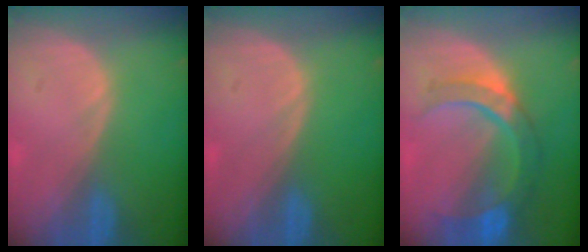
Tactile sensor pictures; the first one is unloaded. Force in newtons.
{"total": 0.0}
{"total": 8.5, "press": 8.1, "slide": 2.7}